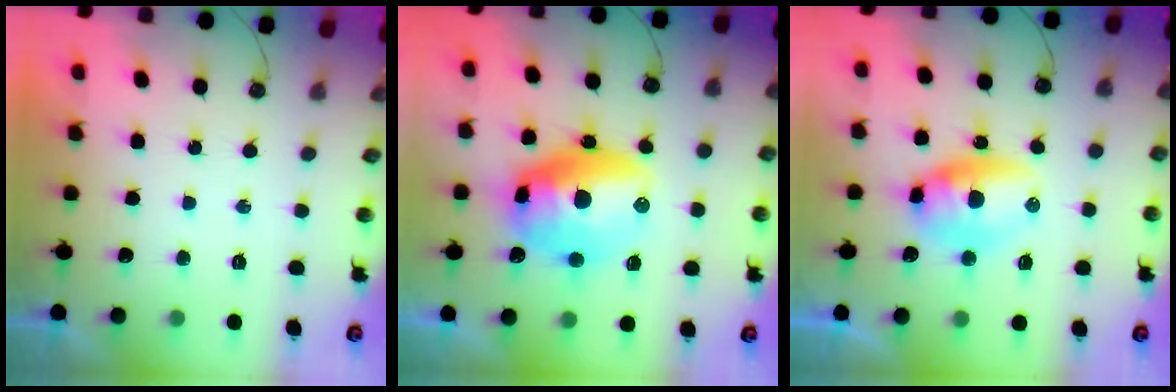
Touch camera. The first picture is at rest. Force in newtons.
{"total": 21.2, "press": 18.8, "slide": 9.9}
{"total": 9.7, "press": 9.1, "slide": 3.5}